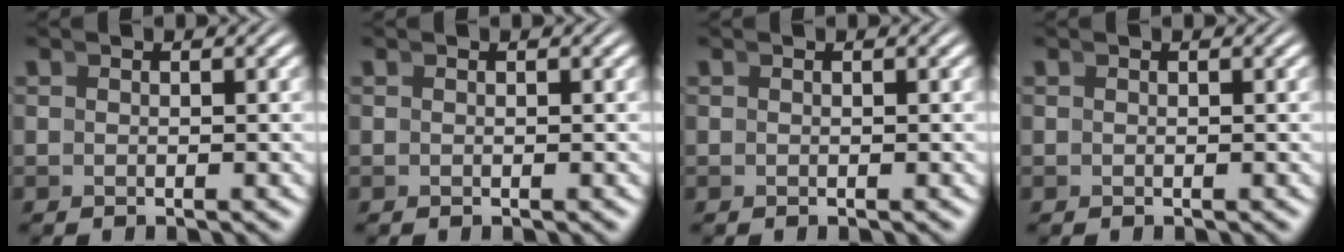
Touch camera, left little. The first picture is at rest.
{"total": 0.0}
{"total": 0.0}
{"total": 0.0}